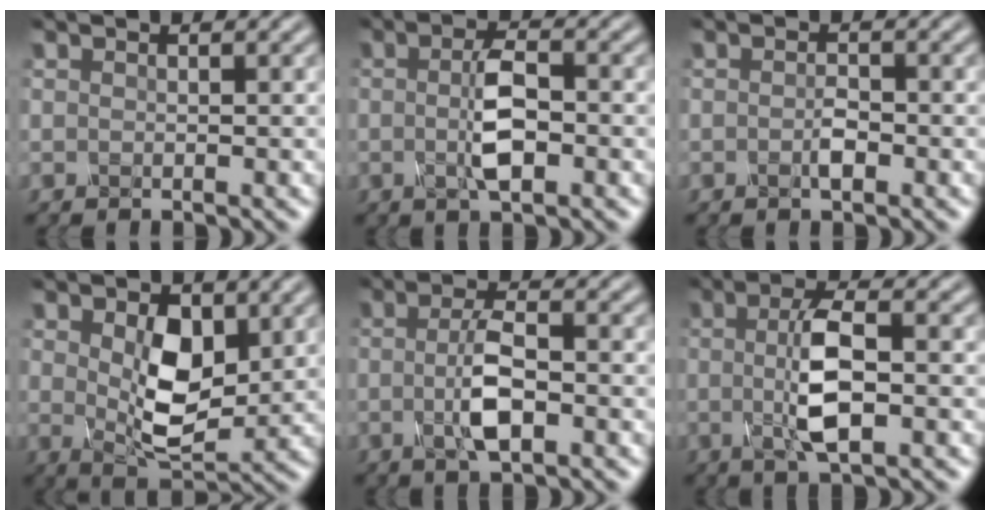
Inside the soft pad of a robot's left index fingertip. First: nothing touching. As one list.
[{"total": 3.1, "force": [-0.3, 0.8, 3.0], "torque": [-0.062, 0.005, -0.009]}, {"total": 0.9, "force": [-0.4, 0.2, 0.8], "torque": [-0.020, 0.004, -0.011]}, {"total": 5.9, "force": [1.0, 3.2, 4.8], "torque": [-0.092, -0.003, 0.022]}, {"total": 3.4, "force": [-0.6, 1.0, 3.2], "torque": [-0.068, 0.004, -0.015]}, {"total": 4.6, "force": [0.0, 1.2, 4.4], "torque": [-0.090, 0.004, -0.004]}]